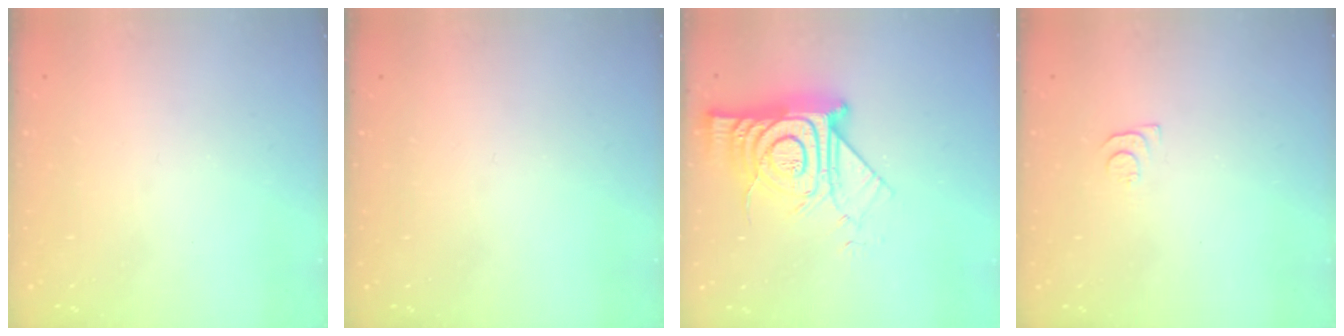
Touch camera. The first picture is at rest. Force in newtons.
{"total": 0.0}
{"total": 17.3, "press": 17.2, "slide": 1.2}
{"total": 4.3, "press": 4.3, "slide": 0.6}